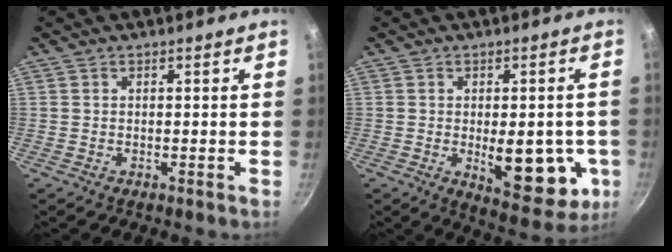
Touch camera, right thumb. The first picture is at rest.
{"total": 14.4, "force": [-2.6, 6.8, 12.4], "torque": [-0.125, -0.012, -0.024]}